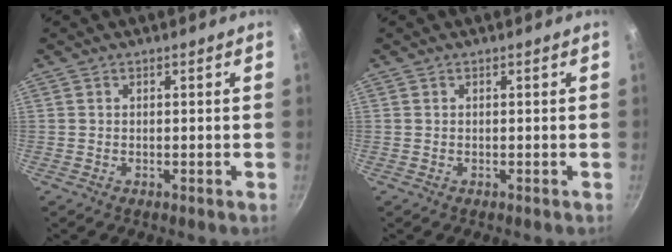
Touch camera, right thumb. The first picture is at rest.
{"total": 0.0}